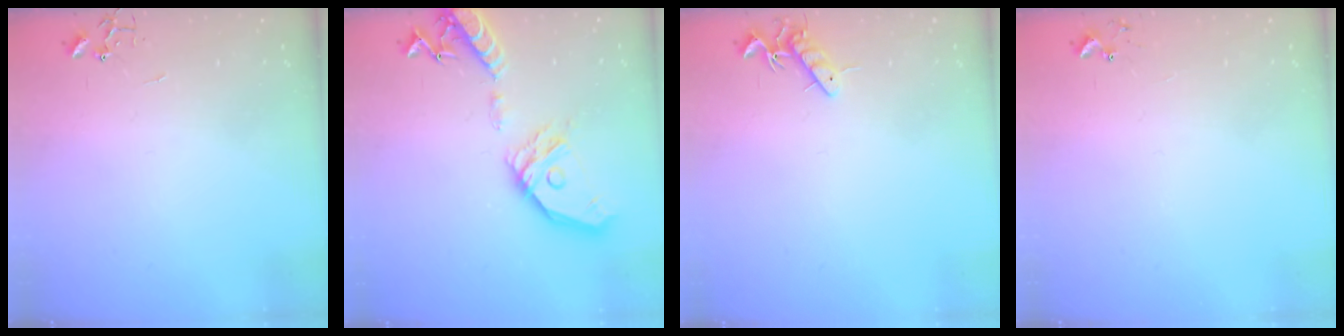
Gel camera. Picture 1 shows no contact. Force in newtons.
{"total": 20.0, "press": 19.7, "slide": 3.5}
{"total": 7.6, "press": 7.5, "slide": 0.8}
{"total": 5.5, "press": 5.4, "slide": 0.4}